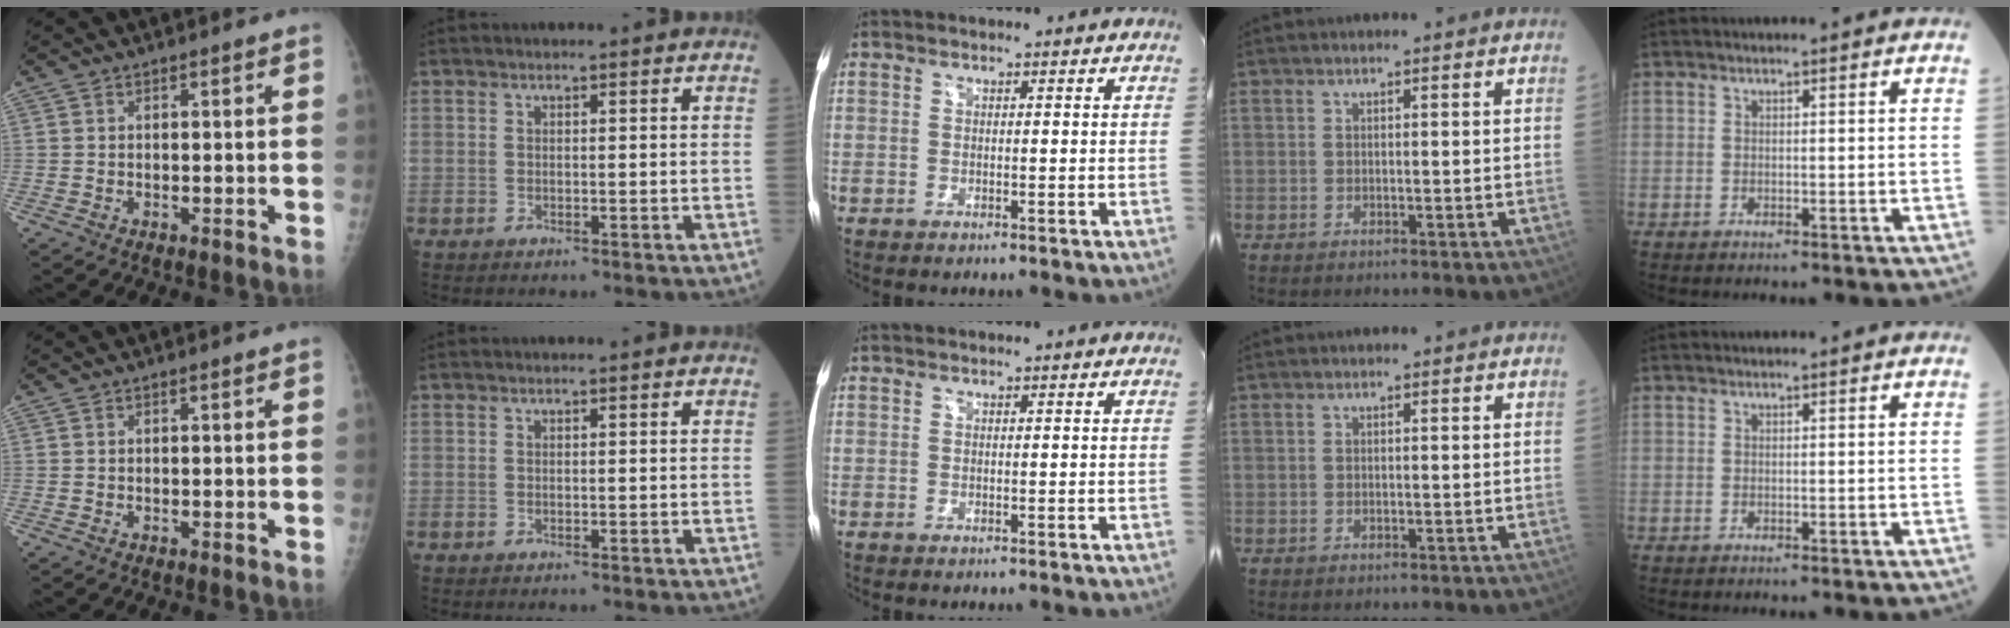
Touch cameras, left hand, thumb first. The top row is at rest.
{}